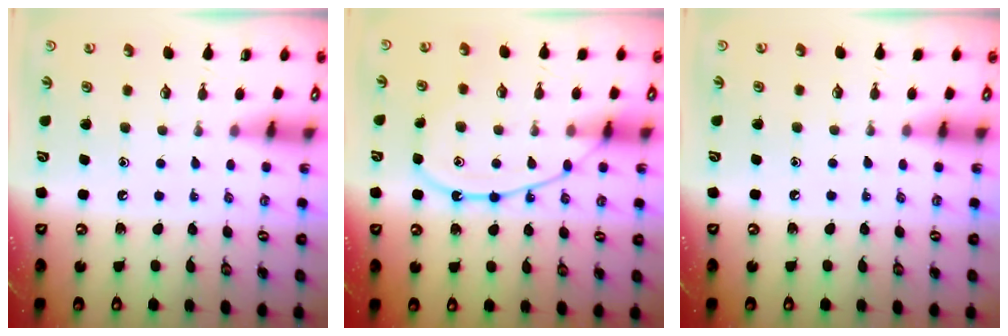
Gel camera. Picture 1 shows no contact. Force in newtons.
{"total": 12.0, "press": 12.0, "slide": 1.1}
{"total": 3.4, "press": 3.4, "slide": 0.5}